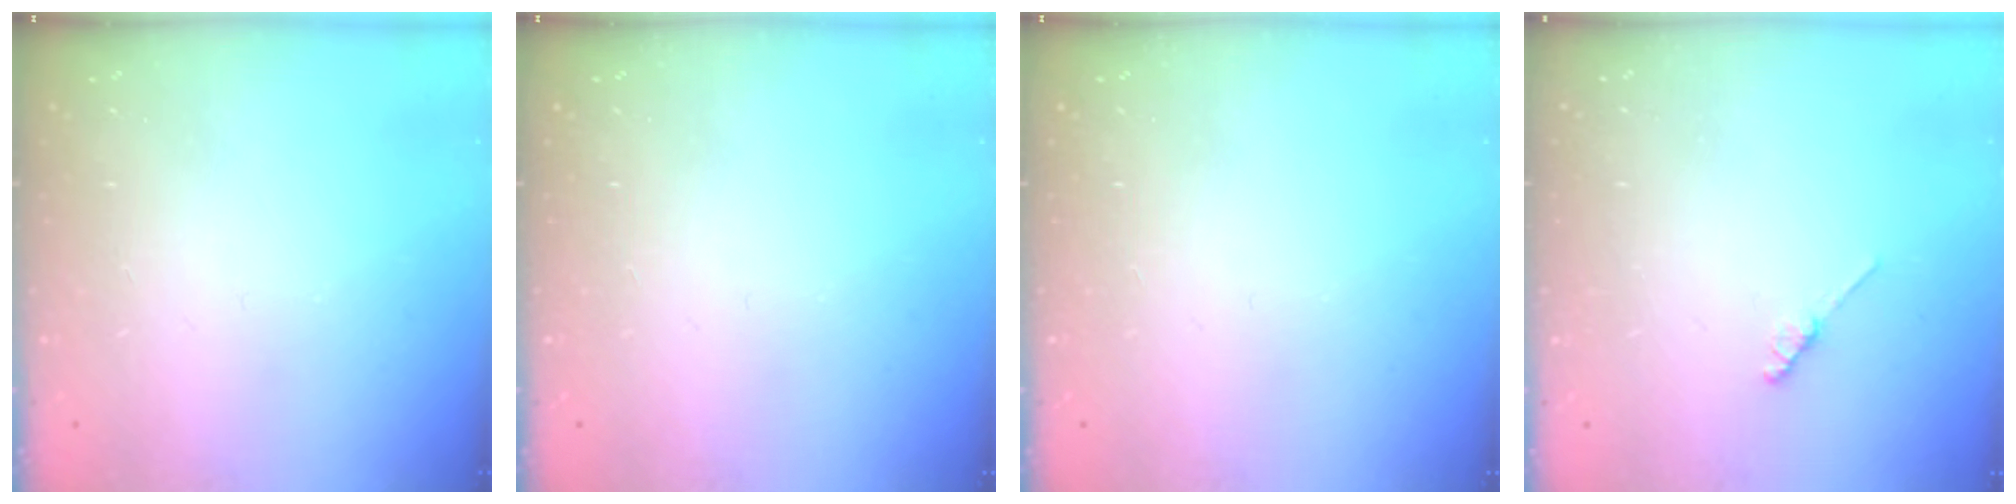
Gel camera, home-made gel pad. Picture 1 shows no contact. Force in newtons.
{"total": 0.0}
{"total": 0.0}
{"total": 2.0, "press": 1.9, "slide": 0.3}